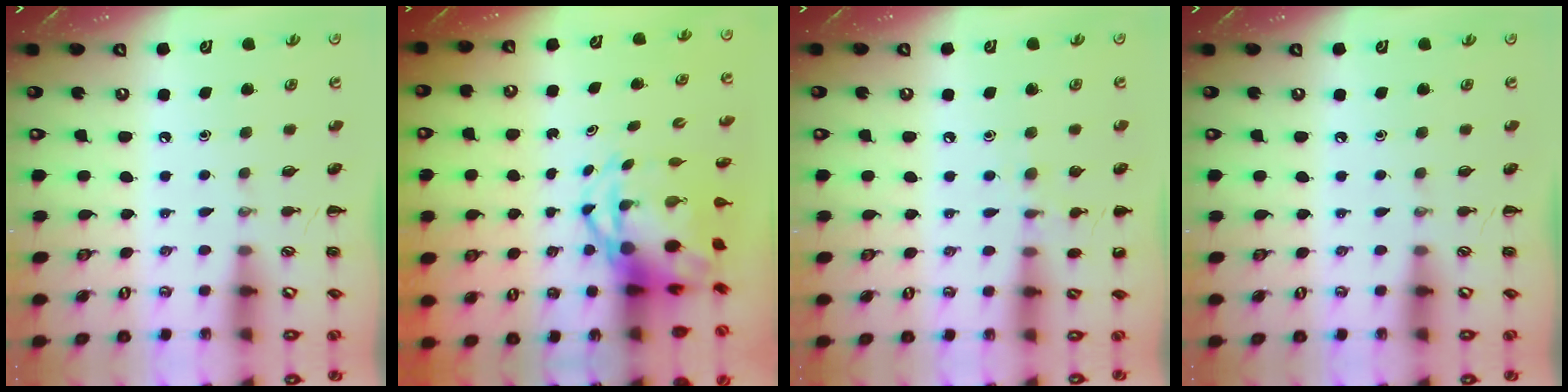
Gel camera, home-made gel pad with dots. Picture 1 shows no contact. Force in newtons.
{"total": 6.1, "press": 6.0, "slide": 1.3}
{"total": 6.9, "press": 6.7, "slide": 1.9}
{"total": 0.0}